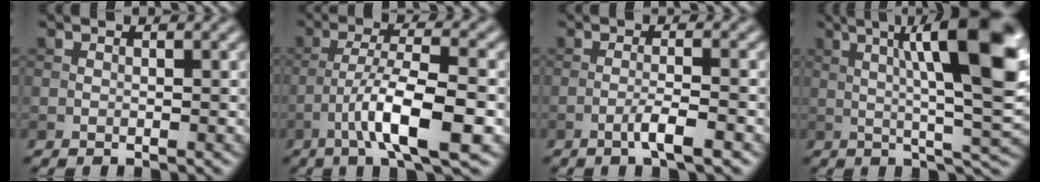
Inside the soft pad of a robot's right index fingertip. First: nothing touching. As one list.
[{"total": 8.3, "force": [-3.4, 1.8, 7.3], "torque": [-0.122, 0.012, -0.063]}, {"total": 2.9, "force": [-1.4, 0.3, 2.5], "torque": [-0.041, 0.009, -0.033]}, {"total": 13.9, "force": [3.3, 3.1, 13.1], "torque": [-0.178, 0.007, 0.053]}]